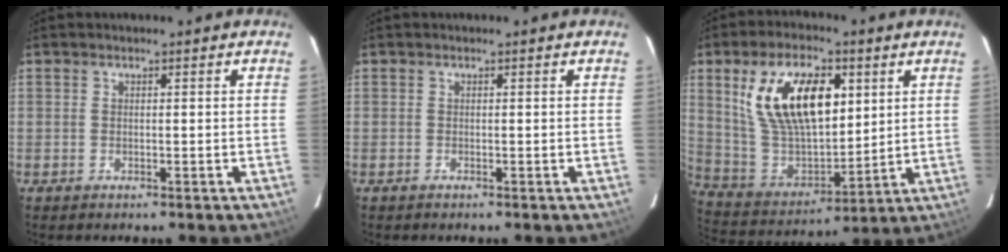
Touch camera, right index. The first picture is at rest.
{"total": 0.0}
{"total": 20.3, "force": [7.3, 10.4, 15.8], "torque": [-0.294, 0.015, 0.151]}